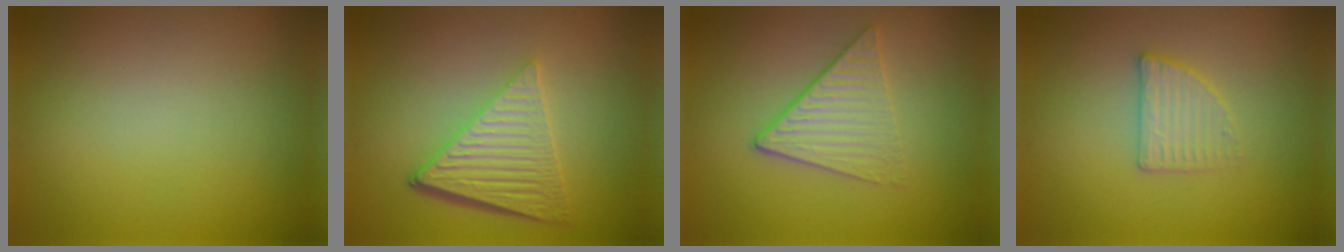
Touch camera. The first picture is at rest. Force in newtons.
{"total": 6.2, "press": 4.3, "slide": 4.4}
{"total": 3.5, "press": 3.1, "slide": 1.5}
{"total": 2.3, "press": 2.2, "slide": 0.5}